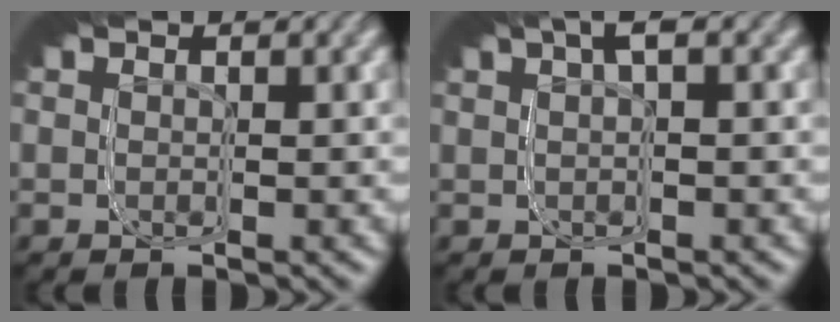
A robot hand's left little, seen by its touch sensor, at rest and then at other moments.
{"total": 1.3, "force": [-0.6, -0.4, 1.1], "torque": [-0.031, 0.008, -0.008]}